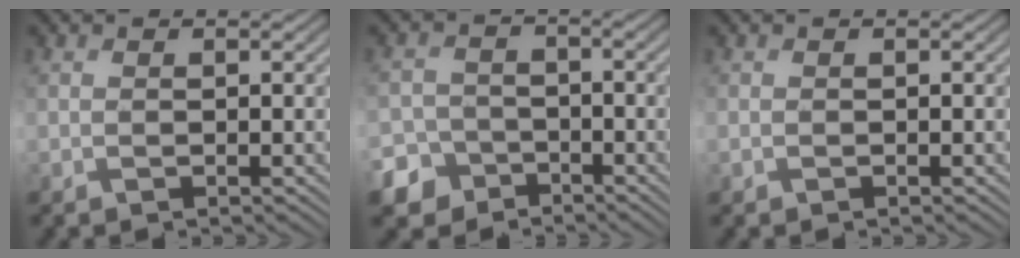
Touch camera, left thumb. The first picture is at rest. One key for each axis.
{"total": 6.9, "fx": -4.9, "fy": 4.8, "fz": 0.3, "tx": 0.000, "ty": -0.020, "tz": -0.100}
{"total": 0.0}